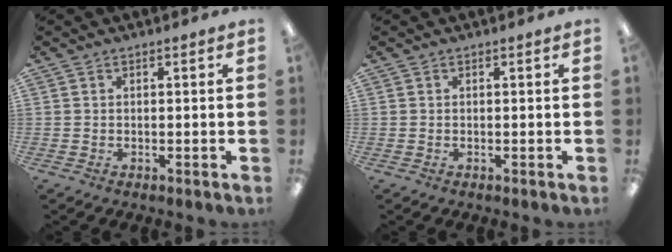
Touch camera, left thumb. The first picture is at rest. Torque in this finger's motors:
{"motor_torque": [0.00, 0.00, 0.41, 0.11, 0.00]}